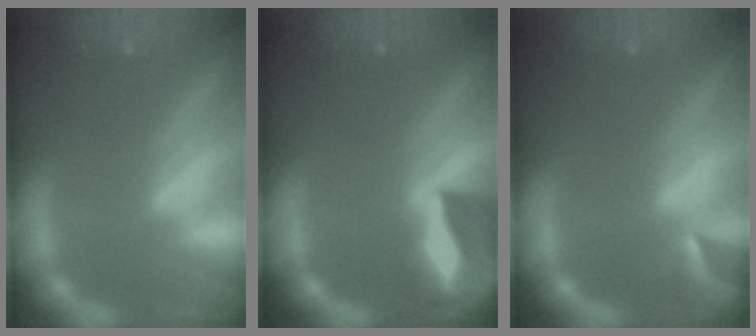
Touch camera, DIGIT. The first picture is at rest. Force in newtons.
{"total": 10.0}
{"total": 2.9}